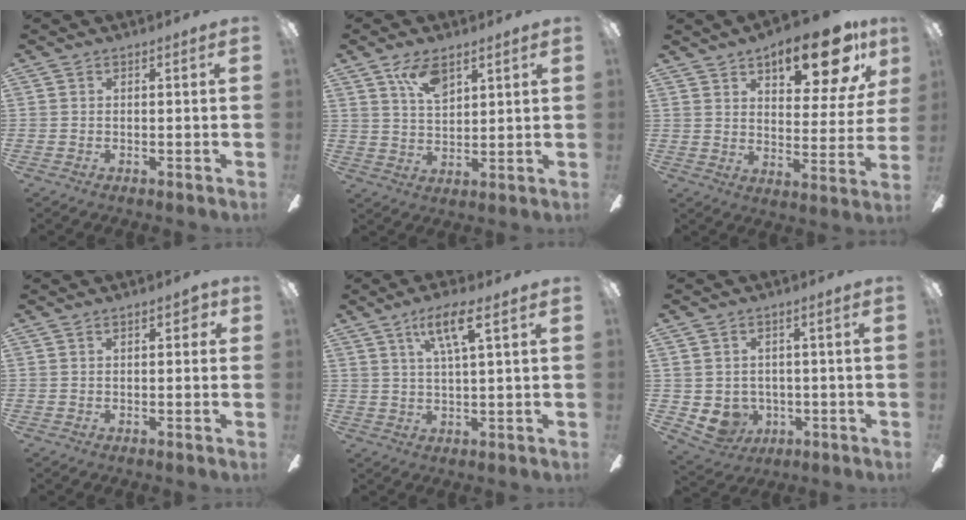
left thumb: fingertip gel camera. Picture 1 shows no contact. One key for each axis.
{"total": 7.6, "fx": 5.0, "fy": 3.4, "fz": 4.7, "tx": -0.079, "ty": -0.015, "tz": 0.087}
{"total": 17.4, "fx": 11.1, "fy": 6.5, "fz": 11.6, "tx": -0.151, "ty": -0.054, "tz": 0.176}
{"total": 3.1, "fx": 1.3, "fy": 1.4, "fz": 2.4, "tx": -0.025, "ty": -0.002, "tz": 0.016}
{"total": 8.0, "fx": 4.1, "fy": 1.5, "fz": 6.8, "tx": -0.123, "ty": -0.003, "tz": 0.064}
{"total": 5.6, "fx": -0.5, "fy": 5.3, "fz": 1.8, "tx": -0.063, "ty": -0.005, "tz": -0.007}